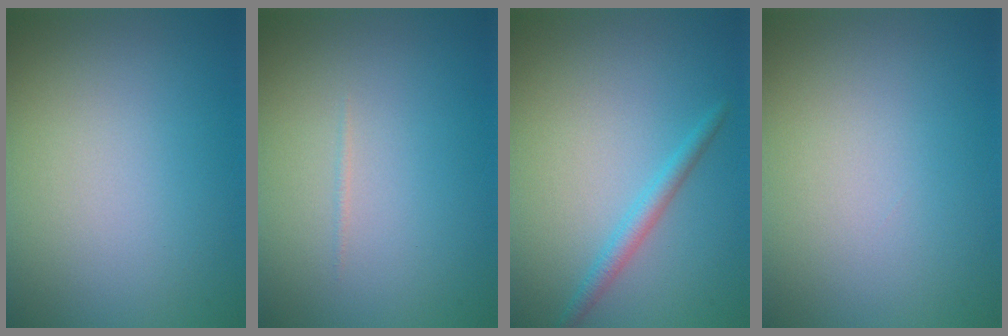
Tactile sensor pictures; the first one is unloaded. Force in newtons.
{"total": 0.6, "press": 0.6, "slide": 0.2}
{"total": 1.7, "press": 1.7, "slide": 0.1}
{"total": 0.0}